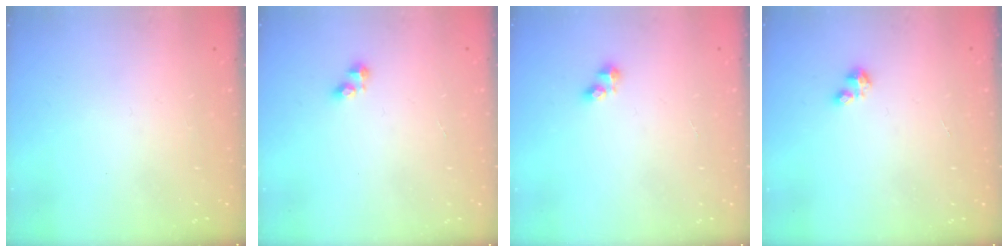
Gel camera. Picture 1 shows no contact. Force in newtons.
{"total": 2.1, "press": 2.1, "slide": 0.3}
{"total": 2.6, "press": 2.6, "slide": 0.2}
{"total": 1.7, "press": 1.6, "slide": 0.3}